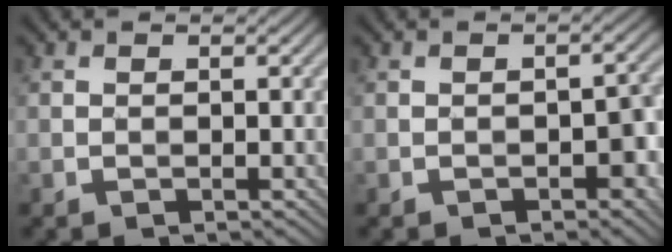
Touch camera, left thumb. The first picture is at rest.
{"total": 2.8, "force": [-1.2, 1.6, 2.1], "torque": [-0.026, -0.001, -0.015]}